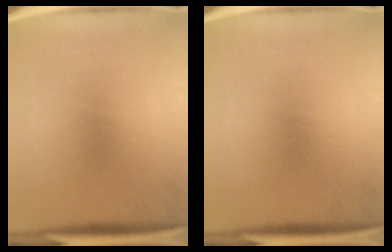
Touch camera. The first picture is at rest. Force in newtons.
{"total": 0.0}